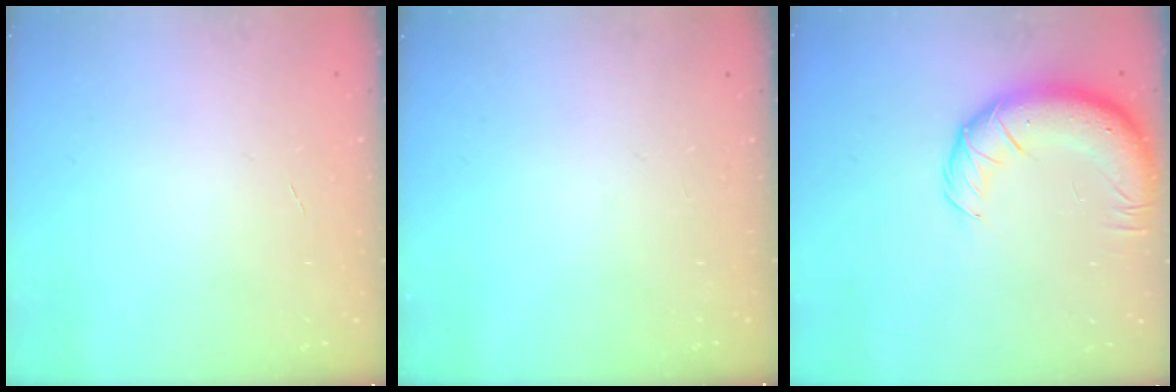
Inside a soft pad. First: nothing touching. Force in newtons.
{"total": 0.0}
{"total": 13.9, "press": 13.6, "slide": 2.8}